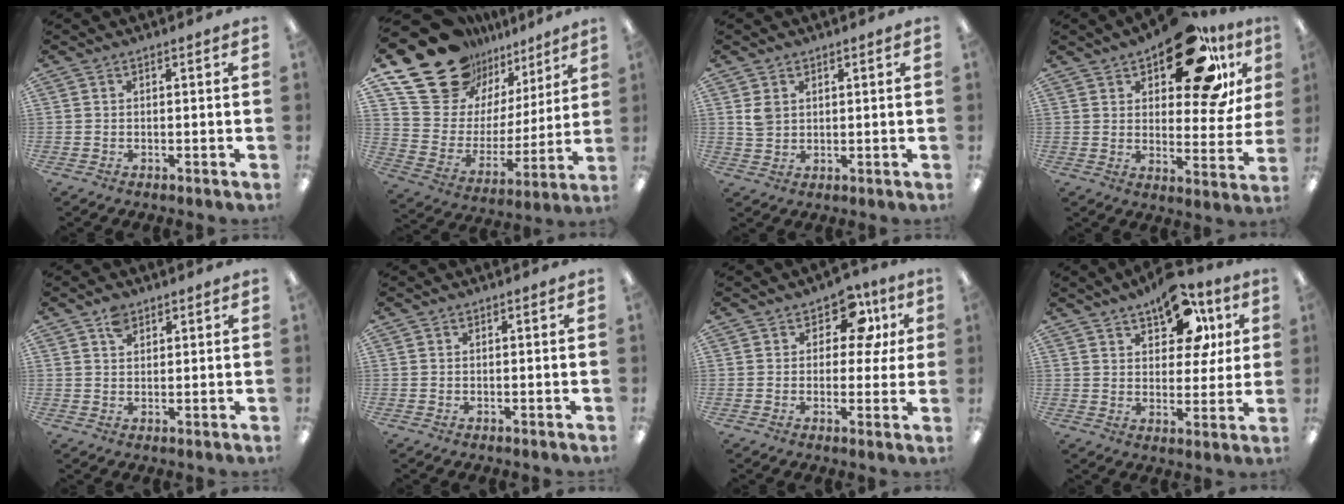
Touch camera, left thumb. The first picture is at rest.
{"total": 23.1, "force": [16.6, 13.6, 8.5], "torque": [-0.161, -0.107, 0.318]}
{"total": 3.8, "force": [1.6, 3.0, 1.7], "torque": [-0.029, -0.001, 0.030]}
{"total": 21.5, "force": [13.4, 9.0, 14.1], "torque": [-0.199, -0.069, 0.218]}
{"total": 3.3, "force": [2.3, 2.0, 1.3], "torque": [-0.014, -0.009, 0.041]}
{"total": 0.0}
{"total": 10.0, "force": [4.5, 6.5, 6.1], "torque": [-0.081, -0.010, 0.076]}
{"total": 14.3, "force": [8.6, 7.9, 8.3], "torque": [-0.115, -0.035, 0.150]}